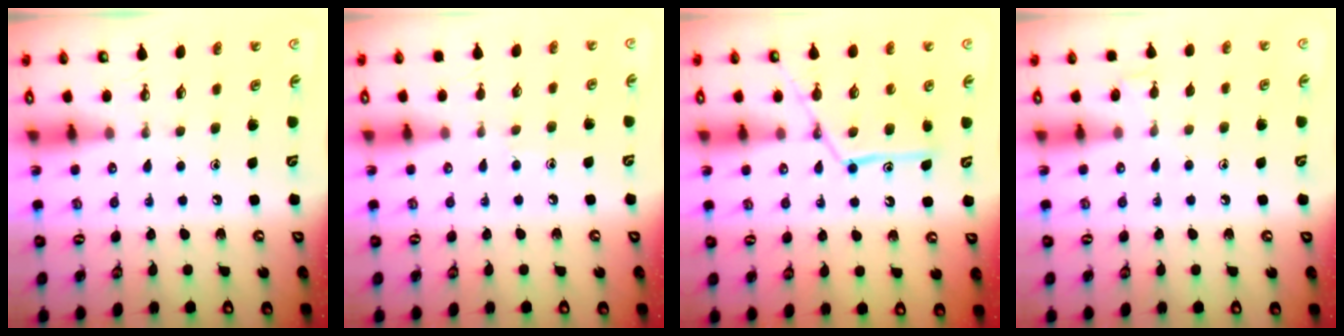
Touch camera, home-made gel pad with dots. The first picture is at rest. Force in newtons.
{"total": 4.8, "press": 4.8, "slide": 0.4}
{"total": 14.2, "press": 14.2, "slide": 1.2}
{"total": 5.3, "press": 5.3, "slide": 0.6}